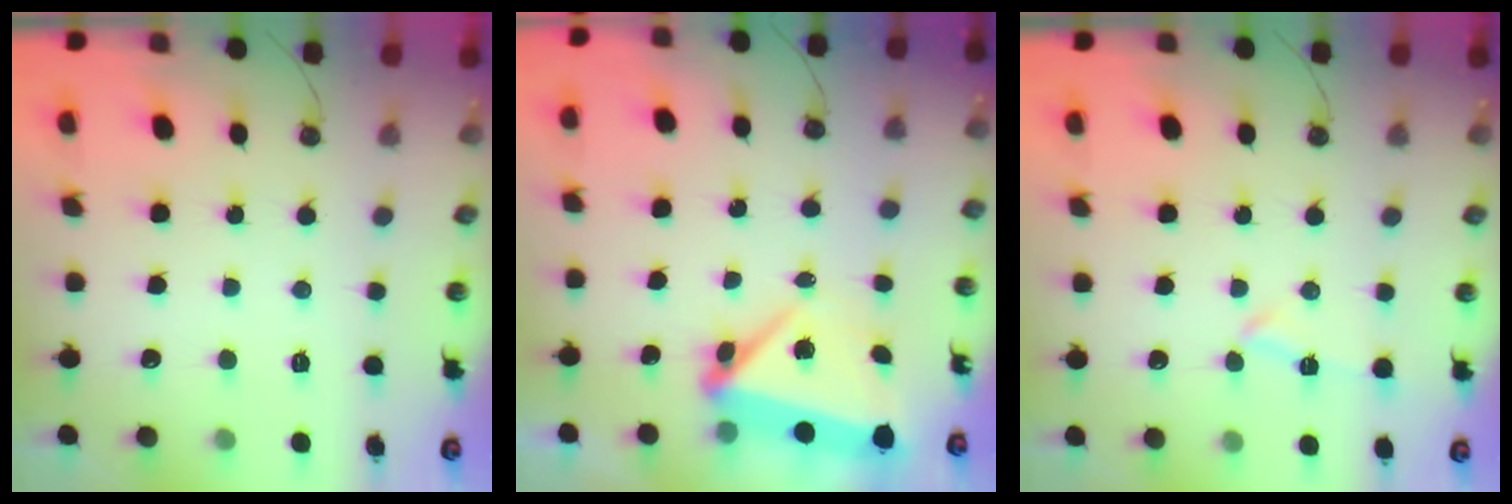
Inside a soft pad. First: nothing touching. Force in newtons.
{"total": 11.4, "press": 5.1, "slide": 10.2}
{"total": 4.3, "press": 3.9, "slide": 2.0}